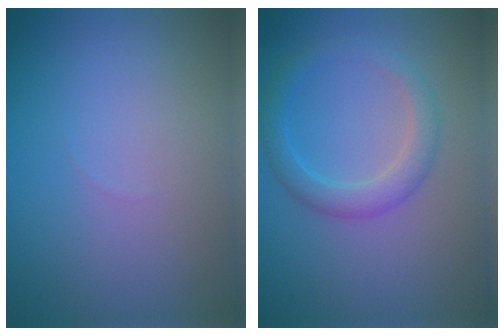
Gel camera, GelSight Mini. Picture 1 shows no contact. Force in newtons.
{"total": 2.8, "press": 2.8, "slide": 0.2}